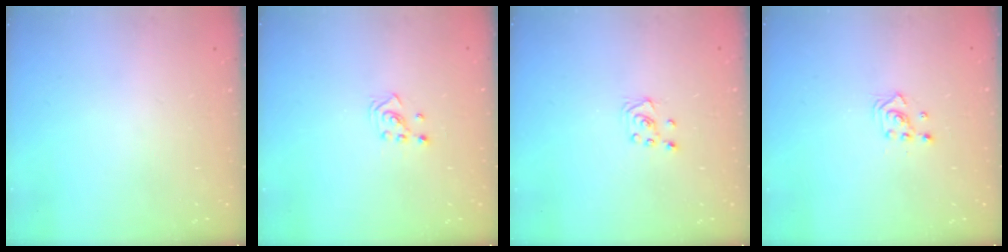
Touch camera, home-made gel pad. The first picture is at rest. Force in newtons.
{"total": 2.5, "press": 2.5, "slide": 0.4}
{"total": 3.0, "press": 3.0, "slide": 0.3}
{"total": 2.4, "press": 2.4, "slide": 0.3}